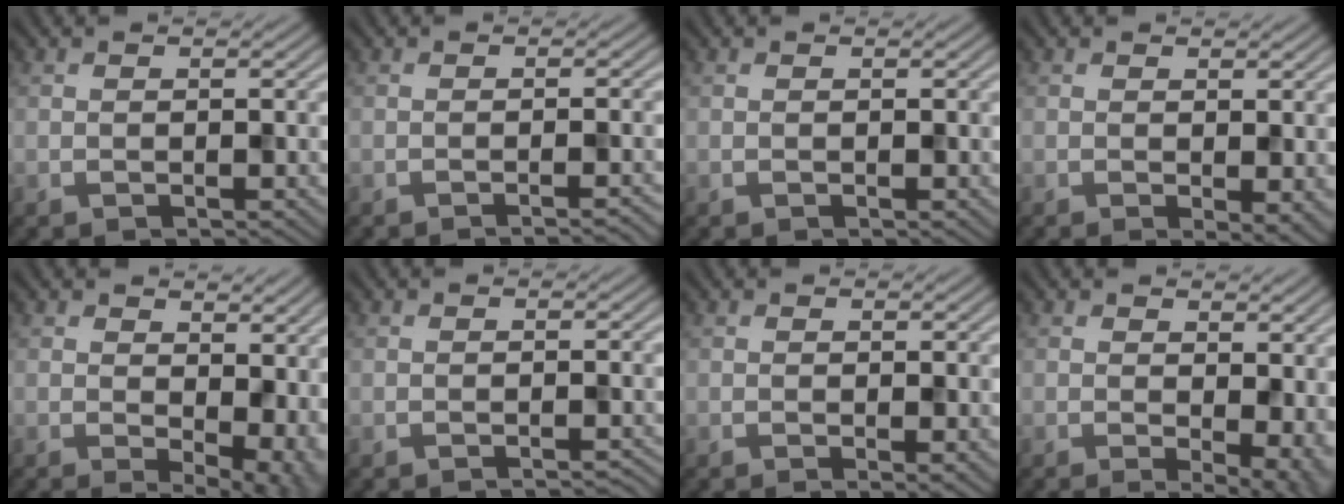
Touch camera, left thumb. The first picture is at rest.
{"total": 2.0, "force": [-1.2, 0.4, 1.5], "torque": [-0.009, 0.003, -0.027]}
{"total": 0.0}
{"total": 2.6, "force": [-0.2, 0.7, 2.4], "torque": [-0.037, -0.007, -0.003]}
{"total": 8.2, "force": [0.8, 4.5, 6.8], "torque": [-0.099, -0.016, 0.028]}
{"total": 1.4, "force": [-1.2, 0.2, 0.8], "torque": [0.003, 0.003, -0.019]}
{"total": 1.4, "force": [-0.2, 0.2, 1.4], "torque": [-0.023, -0.008, -0.006]}
{"total": 5.5, "force": [0.1, 2.2, 5.1], "torque": [-0.071, -0.009, 0.005]}